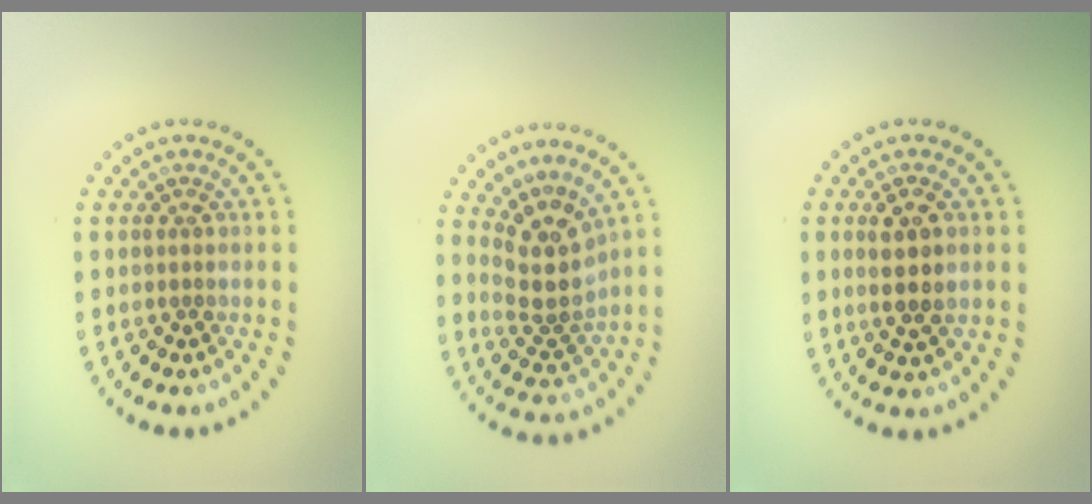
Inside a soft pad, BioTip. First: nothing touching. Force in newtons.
{"total": 4.0, "press": 3.3, "slide": 2.3}
{"total": 2.7, "press": 2.7, "slide": 0.6}